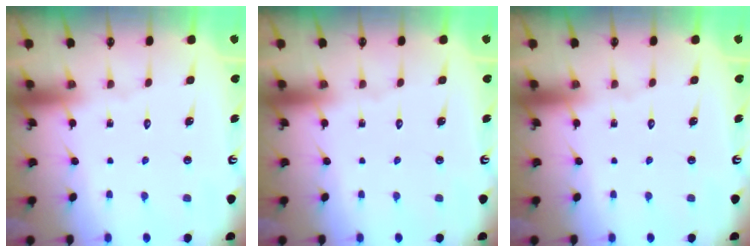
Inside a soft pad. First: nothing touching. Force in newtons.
{"total": 0.0}
{"total": 0.0}